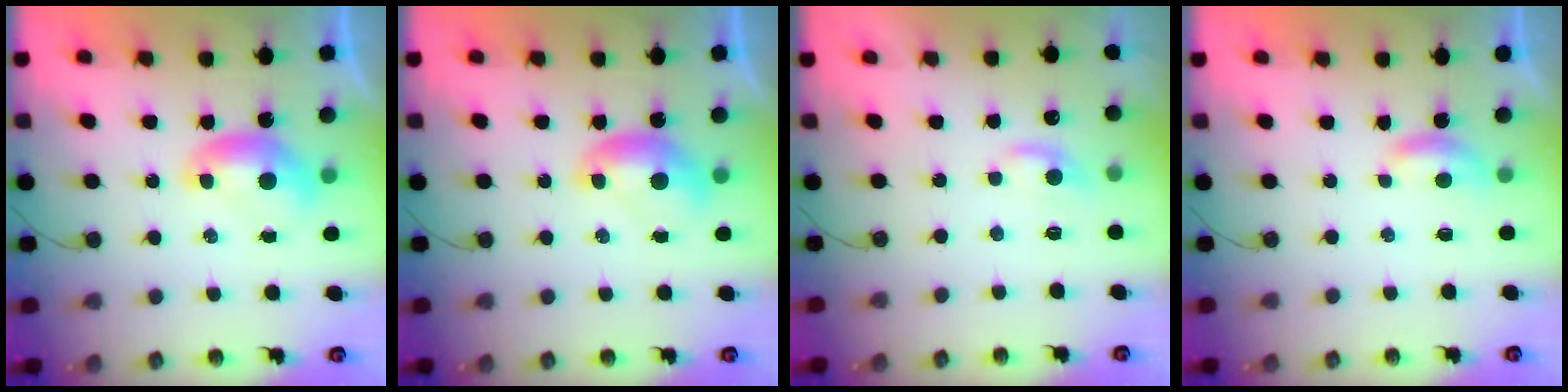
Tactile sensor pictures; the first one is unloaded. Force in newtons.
{"total": 0.0}
{"total": 0.9, "press": 0.5, "slide": 0.7}
{"total": 1.9, "press": 1.8, "slide": 0.4}